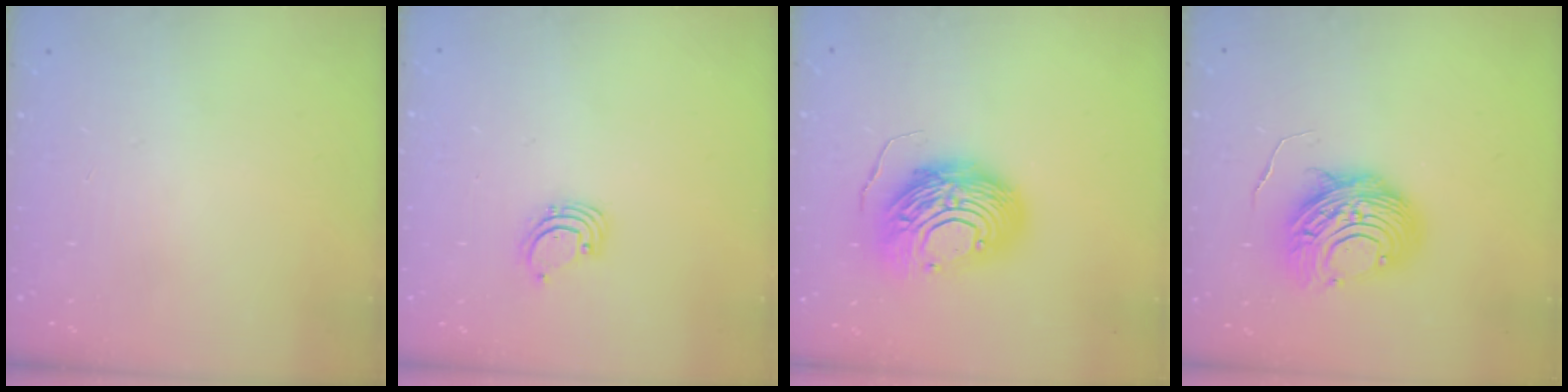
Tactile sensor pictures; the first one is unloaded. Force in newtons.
{"total": 1.4, "press": 1.4, "slide": 0.1}
{"total": 16.1, "press": 16.0, "slide": 1.6}
{"total": 11.3, "press": 11.3, "slide": 1.2}